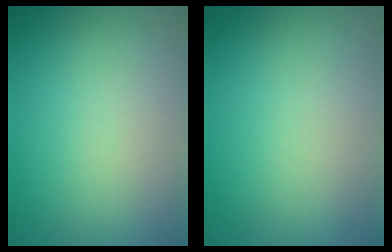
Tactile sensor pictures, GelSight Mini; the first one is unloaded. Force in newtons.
{"total": 0.0}